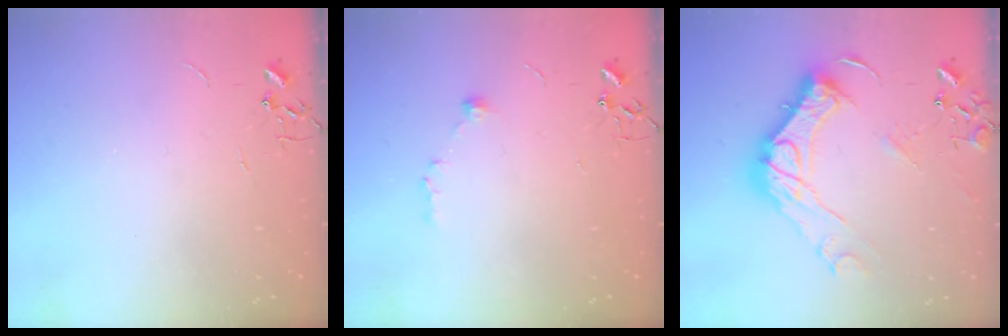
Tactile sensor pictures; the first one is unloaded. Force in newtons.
{"total": 7.2, "press": 7.1, "slide": 1.2}
{"total": 19.0, "press": 18.9, "slide": 1.6}